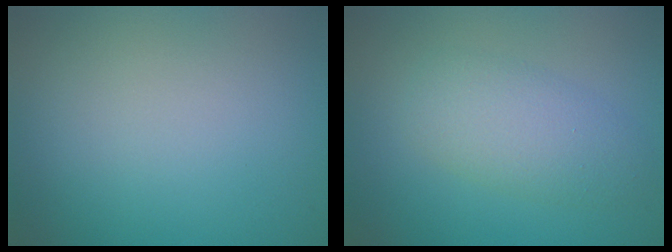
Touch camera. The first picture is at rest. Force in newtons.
{"total": 3.8, "press": 3.8, "slide": 0.1}